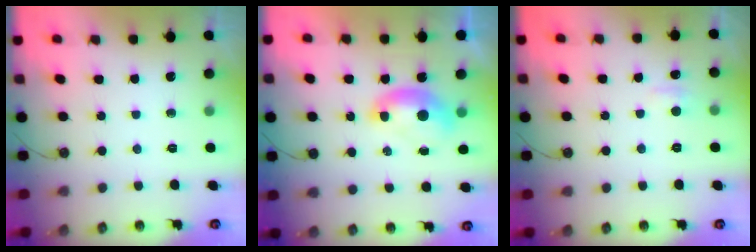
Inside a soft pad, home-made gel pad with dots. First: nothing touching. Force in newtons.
{"total": 1.9, "press": 1.9, "slide": 0.4}
{"total": 1.7, "press": 1.6, "slide": 0.6}